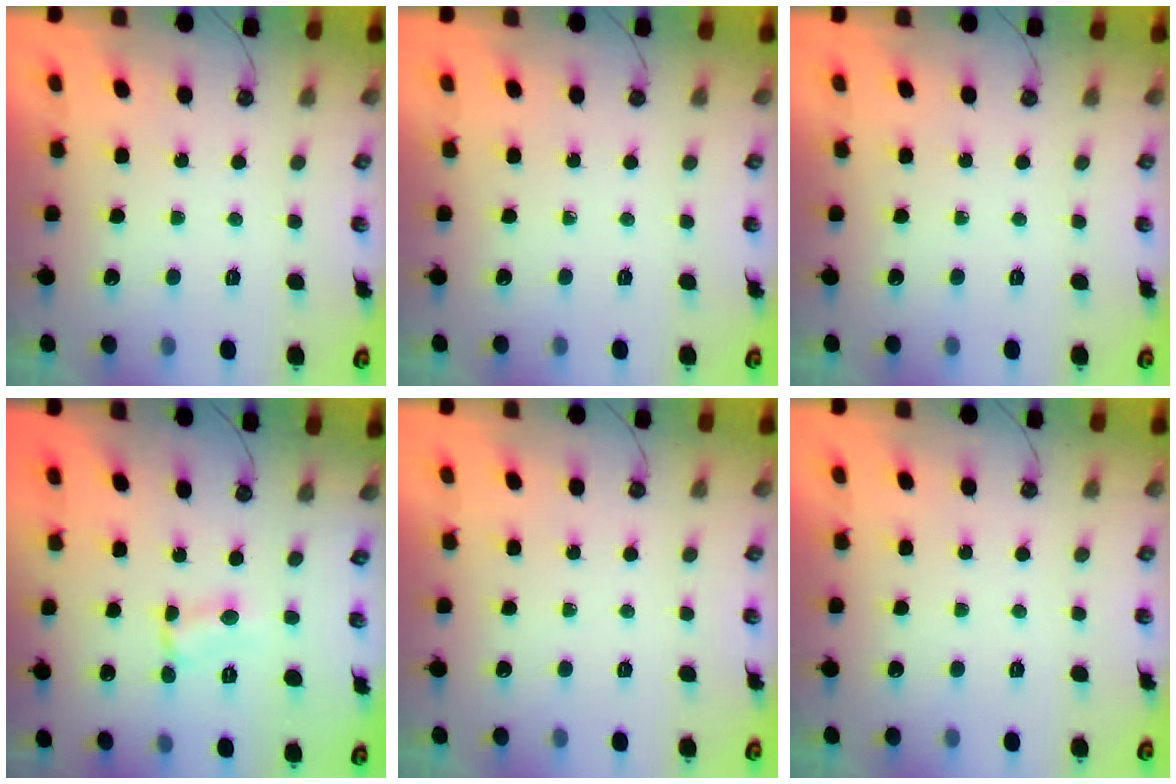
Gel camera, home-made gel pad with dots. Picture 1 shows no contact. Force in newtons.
{"total": 0.0}
{"total": 0.0}
{"total": 0.7, "press": 0.7, "slide": 0.1}
{"total": 0.0}
{"total": 0.0}